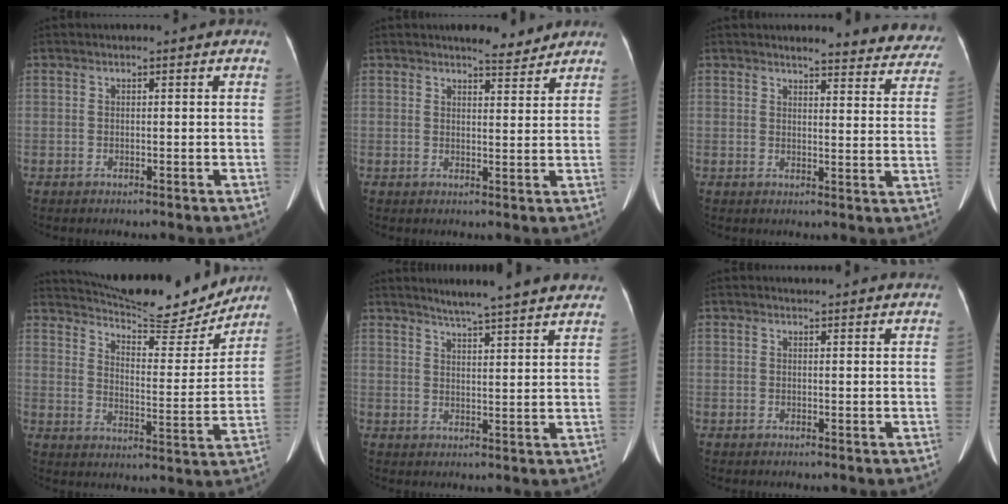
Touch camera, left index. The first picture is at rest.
{"total": 3.9, "force": [3.6, 0.7, 1.2], "torque": [-0.020, -0.004, 0.047]}
{"total": 13.3, "force": [12.6, 2.3, 3.2], "torque": [-0.004, -0.044, 0.117]}
{"total": 18.1, "force": [17.1, 2.6, 5.3], "torque": [-0.086, -0.034, 0.236]}
{"total": 17.6, "force": [16.1, 0.5, 7.2], "torque": [-0.101, -0.012, 0.199]}
{"total": 6.0, "force": [5.9, 0.2, 1.2], "torque": [-0.013, 0.010, 0.052]}